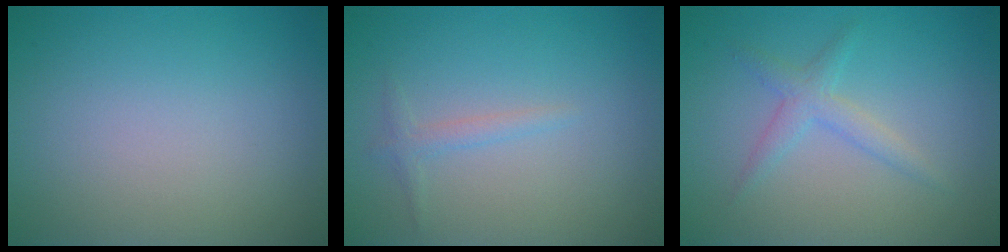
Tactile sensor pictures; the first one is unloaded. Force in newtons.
{"total": 1.1, "press": 1.1, "slide": 0.0}
{"total": 2.0, "press": 2.0, "slide": 0.1}